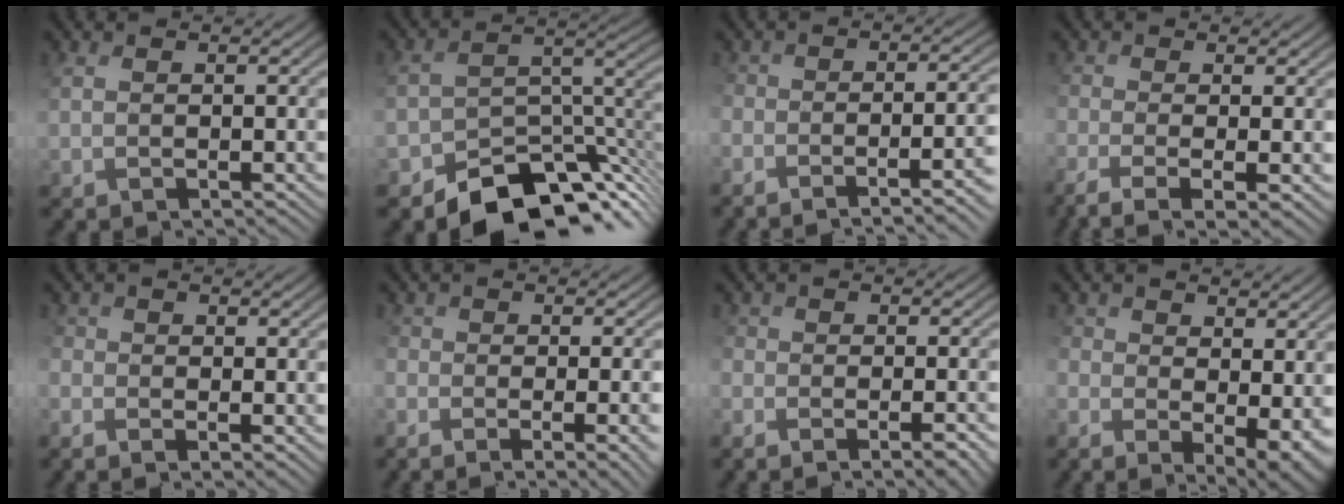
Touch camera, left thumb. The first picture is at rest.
{"total": 11.5, "force": [-8.4, 5.7, 5.4], "torque": [-0.069, -0.018, -0.147]}
{"total": 9.2, "force": [-5.5, 2.6, 6.9], "torque": [-0.084, -0.001, -0.062]}
{"total": 7.0, "force": [-3.5, 2.4, 5.5], "torque": [-0.117, -0.022, -0.064]}
{"total": 3.3, "force": [-1.8, 1.9, 2.0], "torque": [-0.055, -0.014, -0.034]}
{"total": 8.5, "force": [-3.7, 3.9, 6.6], "torque": [-0.104, -0.016, -0.032]}
{"total": 6.9, "force": [-4.2, 3.0, 4.5], "torque": [-0.063, -0.012, -0.048]}
{"total": 7.7, "force": [-1.6, 4.2, 6.3], "torque": [-0.143, -0.028, -0.020]}